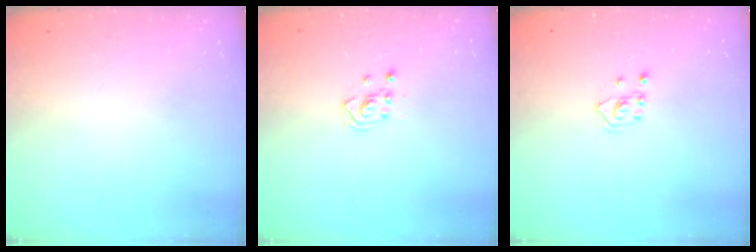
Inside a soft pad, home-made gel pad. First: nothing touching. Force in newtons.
{"total": 2.3, "press": 2.3, "slide": 0.3}
{"total": 2.0, "press": 1.8, "slide": 0.9}